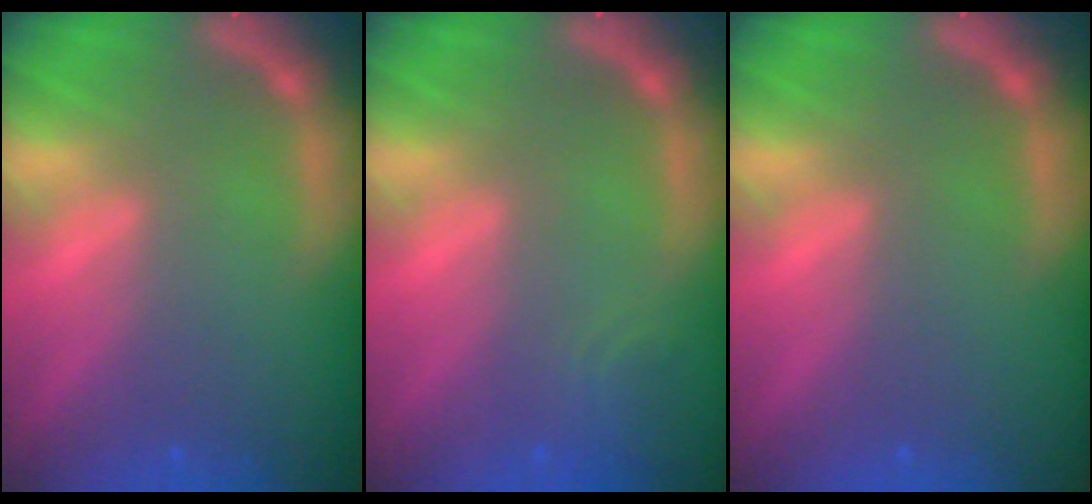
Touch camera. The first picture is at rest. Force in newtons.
{"total": 1.9}
{"total": 0.0}